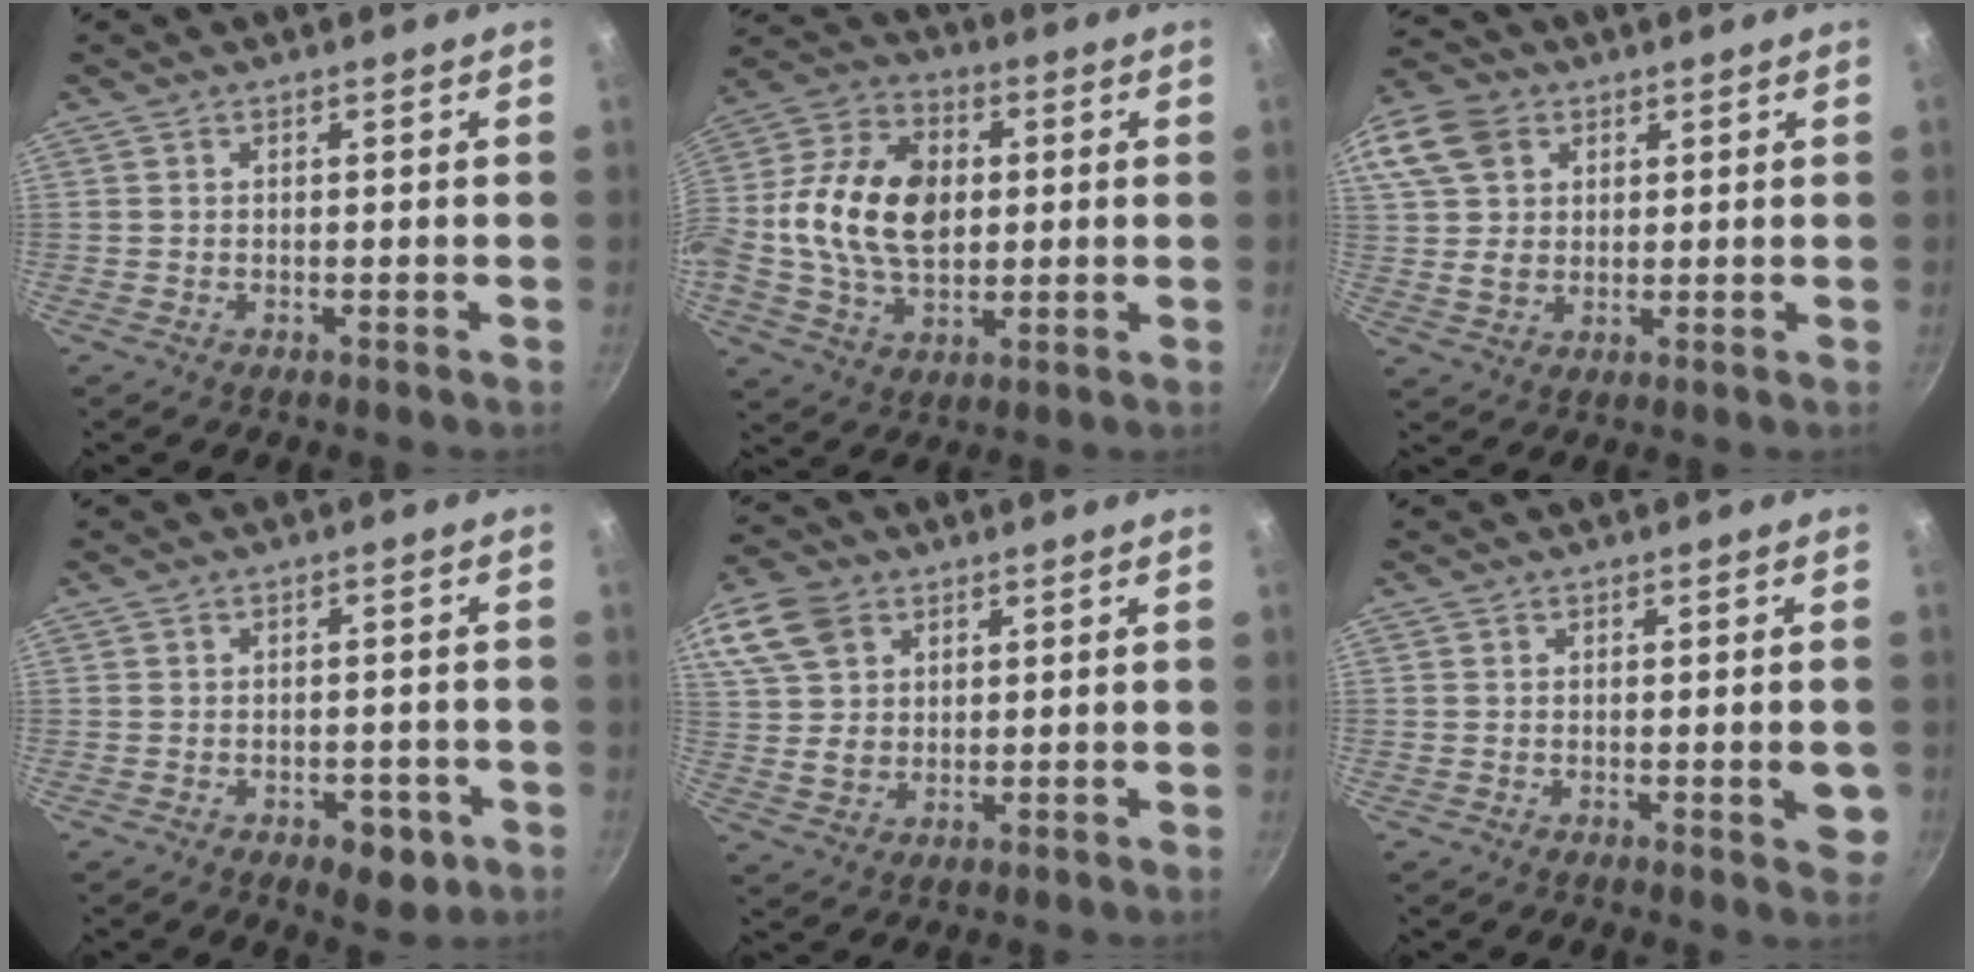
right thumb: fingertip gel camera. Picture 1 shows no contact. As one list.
[{"total": 18.8, "force": [1.0, 12.6, 13.8], "torque": [-0.241, 0.016, 0.006]}, {"total": 18.1, "force": [7.4, 13.9, 9.0], "torque": [-0.211, 0.022, 0.138]}, {"total": 6.1, "force": [-2.8, 3.5, 4.1], "torque": [-0.025, 0.015, -0.026]}, {"total": 15.3, "force": [7.2, 11.4, 7.4], "torque": [-0.158, 0.007, 0.141]}, {"total": 3.7, "force": [-0.5, 1.0, 3.5], "torque": [-0.039, -0.007, -0.007]}]